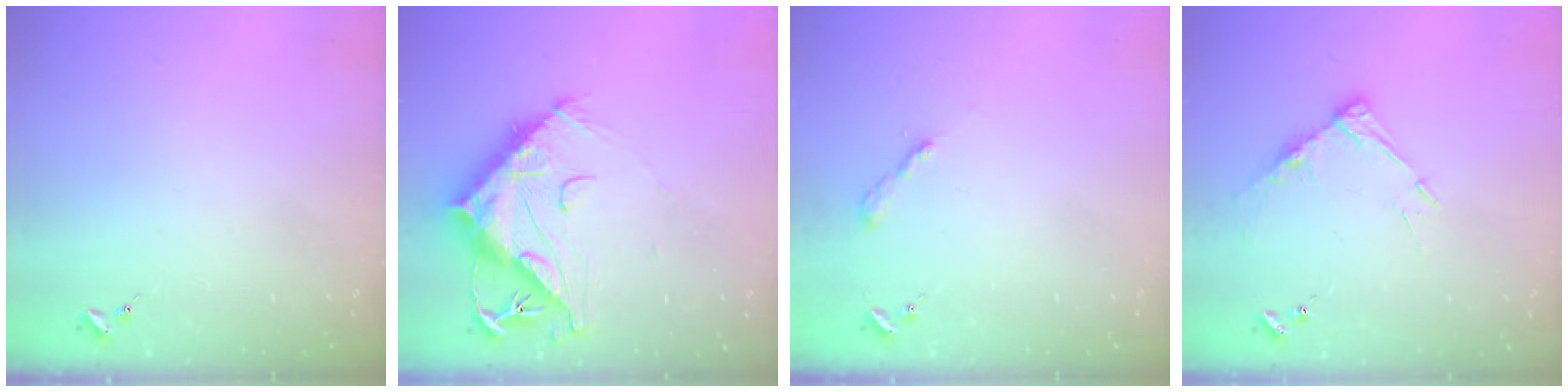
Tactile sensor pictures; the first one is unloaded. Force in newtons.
{"total": 15.7, "press": 15.6, "slide": 1.4}
{"total": 2.0, "press": 2.0, "slide": 0.2}
{"total": 9.1, "press": 9.1, "slide": 0.7}